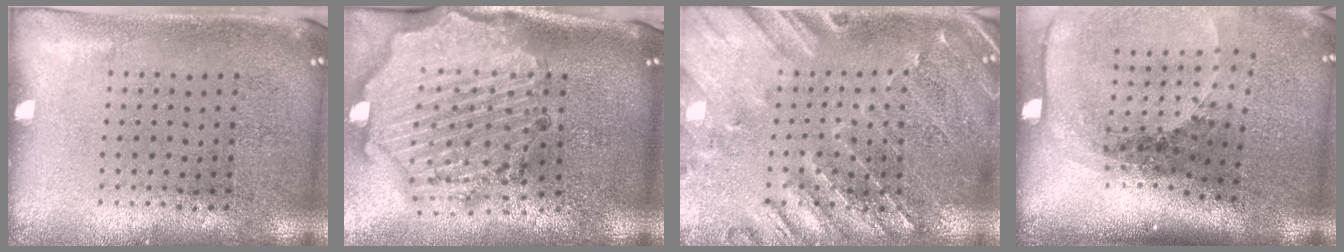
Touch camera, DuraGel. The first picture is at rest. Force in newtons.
{"total": 2.9, "press": 2.6, "slide": 1.2}
{"total": 0.6, "press": 0.4, "slide": 0.4}
{"total": 2.1, "press": 1.6, "slide": 1.3}